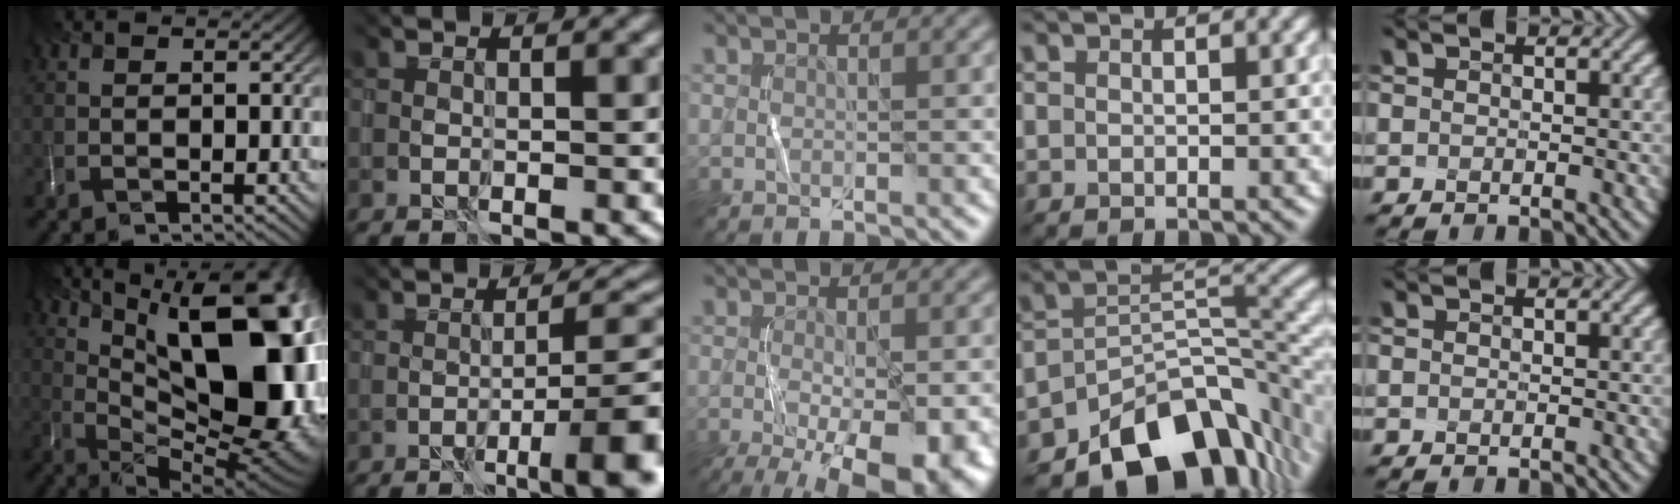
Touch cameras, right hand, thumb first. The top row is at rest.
{"thumb": {"total": 20.6, "force": [6.7, 9.7, 16.9], "torque": [-0.227, 0.025, 0.104]}, "index": {"total": 6.6, "force": [-4.1, 0.0, 5.1], "torque": [-0.073, 0.003, -0.040]}, "middle": {"total": 11.7, "force": [-4.4, 4.3, 10.0], "torque": [-0.160, -0.033, -0.052]}, "ring": {"total": 12.0, "force": [-7.9, 6.2, 6.6], "torque": [-0.088, 0.003, -0.145]}}